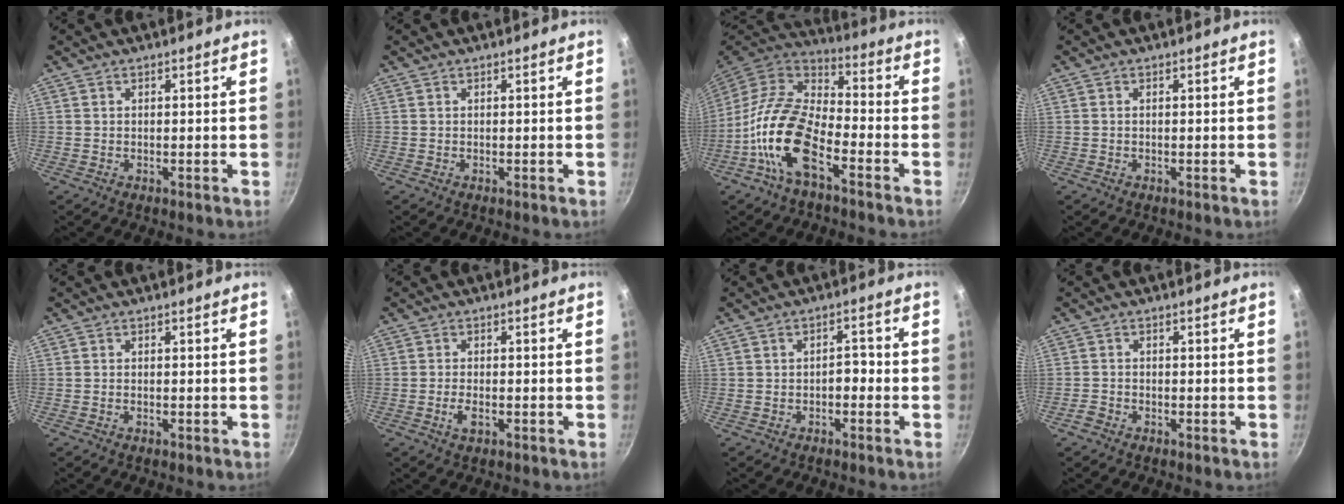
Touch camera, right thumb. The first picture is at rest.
{"total": 0.0}
{"total": 15.9, "force": [-6.7, 7.6, 12.3], "torque": [-0.229, 0.047, -0.144]}
{"total": 0.0}
{"total": 0.5, "force": [-0.3, 0.2, 0.4], "torque": [-0.009, 0.004, -0.007]}
{"total": 2.9, "force": [-1.1, 1.4, 2.3], "torque": [-0.049, 0.004, -0.022]}
{"total": 2.7, "force": [-1.1, 1.6, 1.9], "torque": [-0.010, 0.019, -0.017]}
{"total": 1.9, "force": [-1.4, 1.1, 0.7], "torque": [-0.022, 0.015, -0.030]}